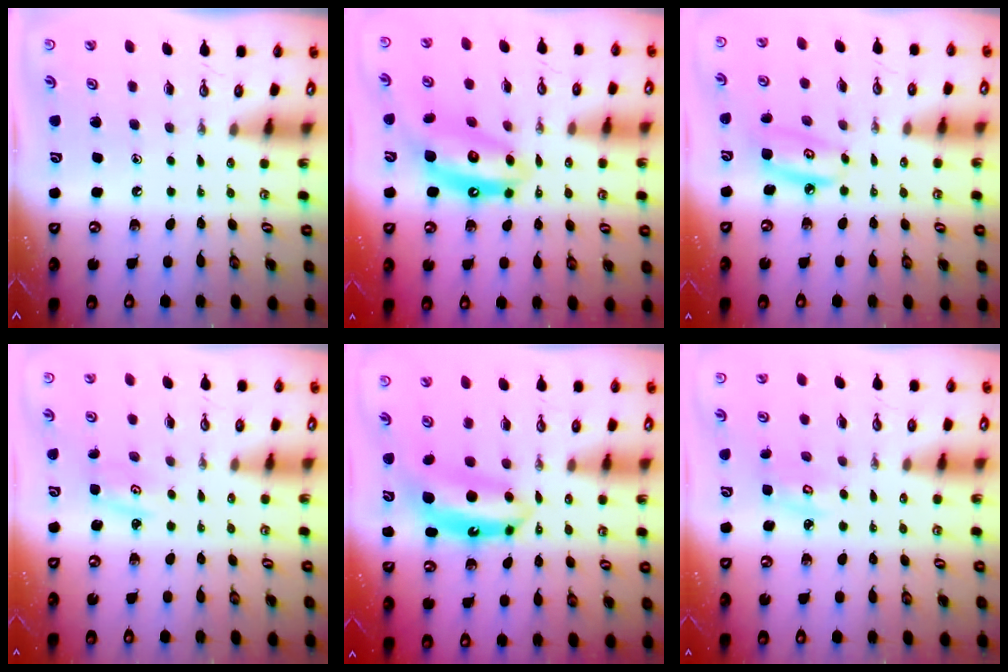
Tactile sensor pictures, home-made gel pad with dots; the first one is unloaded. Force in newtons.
{"total": 12.0, "press": 12.0, "slide": 1.2}
{"total": 6.8, "press": 6.8, "slide": 0.5}
{"total": 2.0, "press": 2.0, "slide": 0.3}
{"total": 7.8, "press": 7.8, "slide": 0.5}
{"total": 3.7, "press": 3.7, "slide": 0.4}